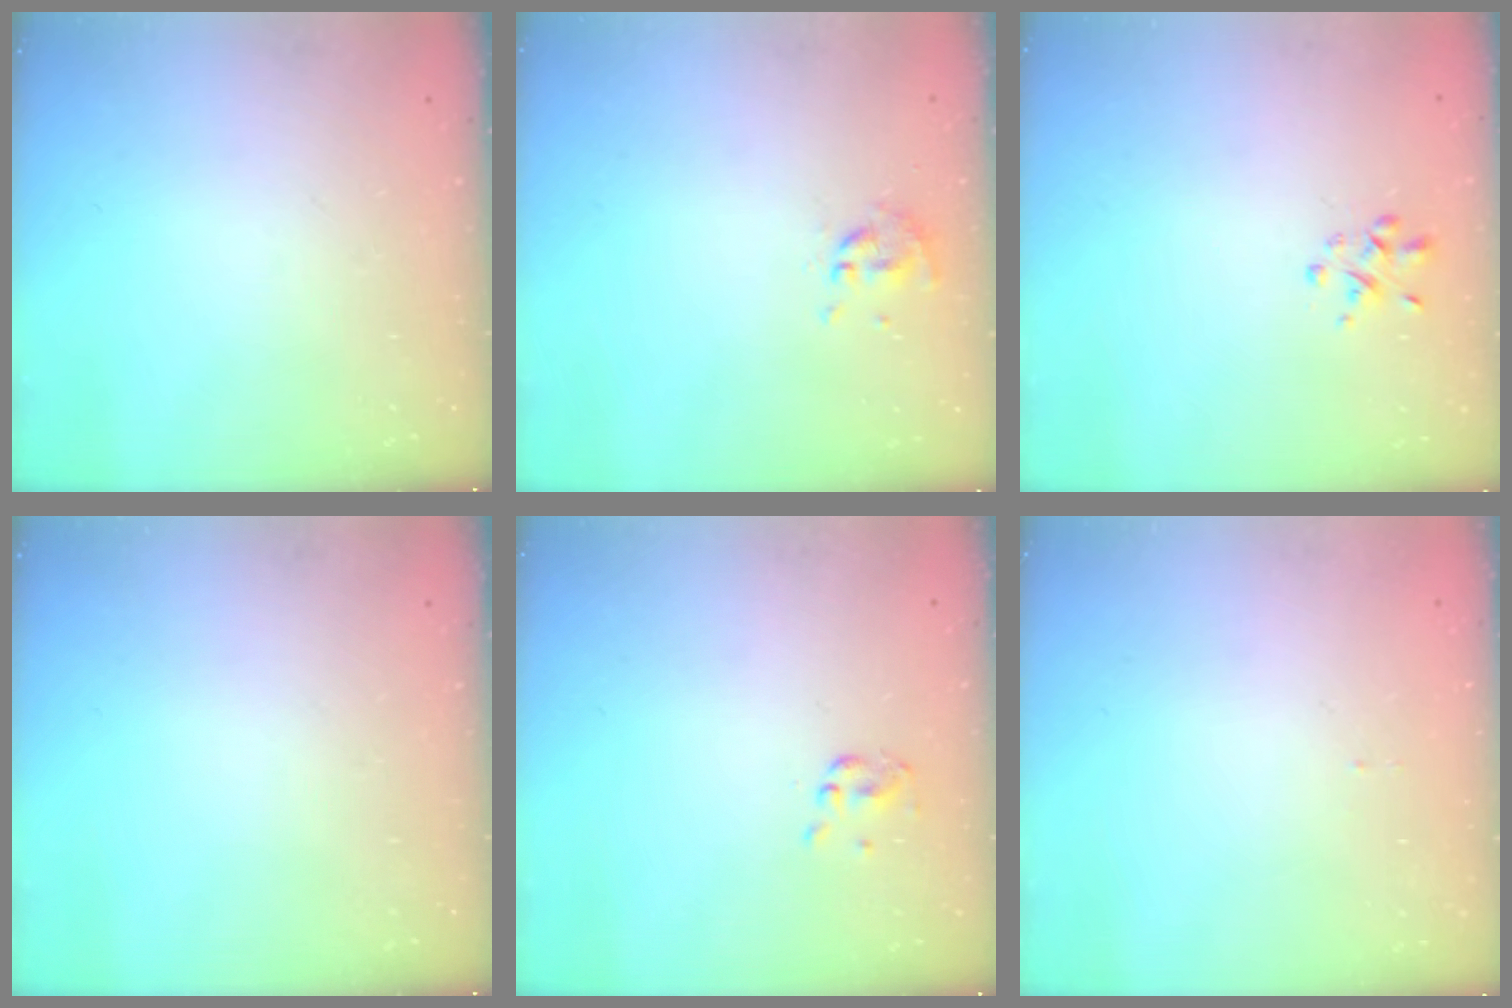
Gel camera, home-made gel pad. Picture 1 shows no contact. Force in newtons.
{"total": 0.6, "press": 0.5, "slide": 0.1}
{"total": 1.8, "press": 1.8, "slide": 0.5}
{"total": 0.0}
{"total": 3.0, "press": 3.0, "slide": 0.4}
{"total": 1.0, "press": 1.0, "slide": 0.1}